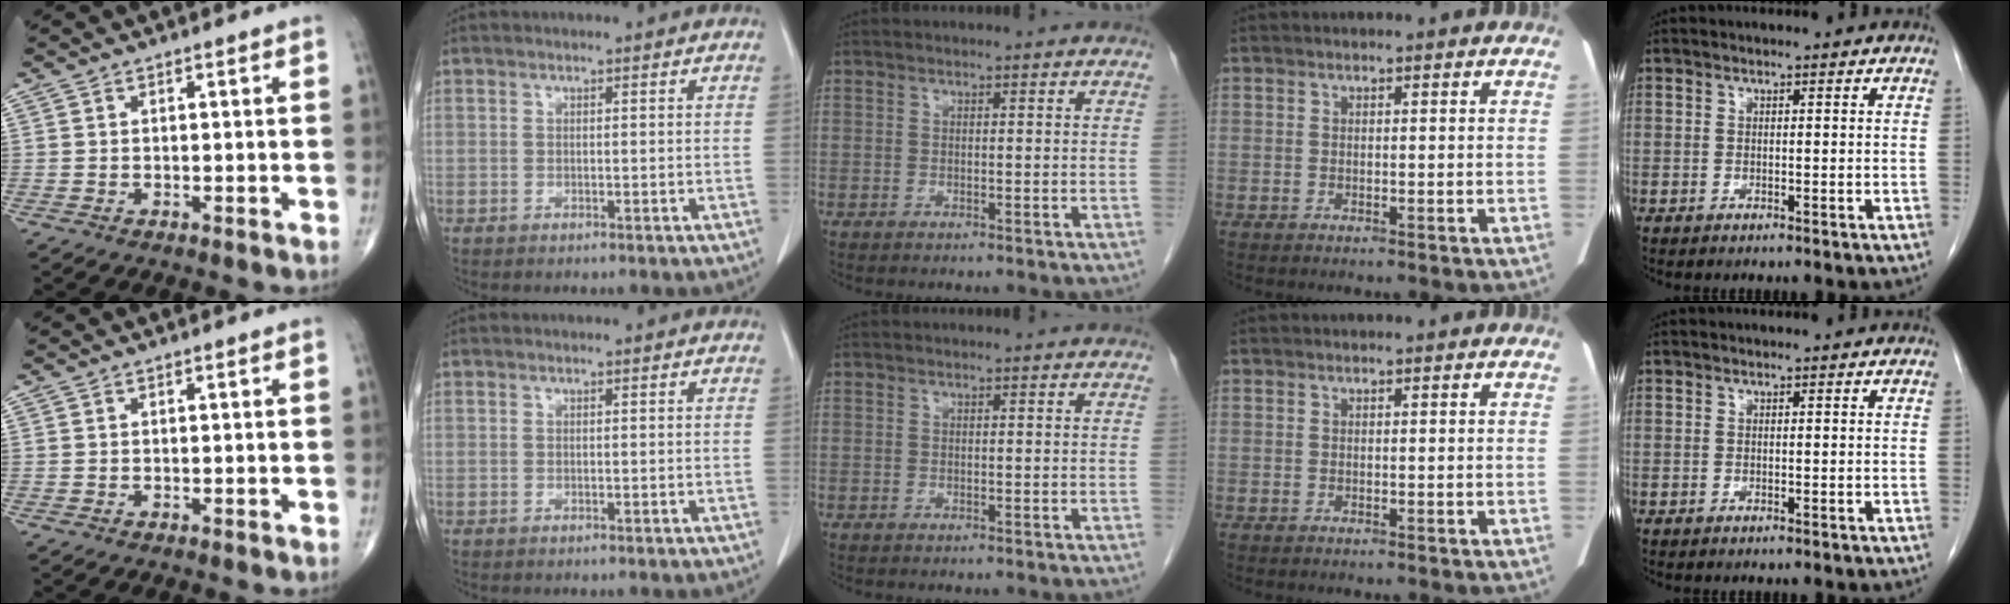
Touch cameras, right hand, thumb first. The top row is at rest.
{}